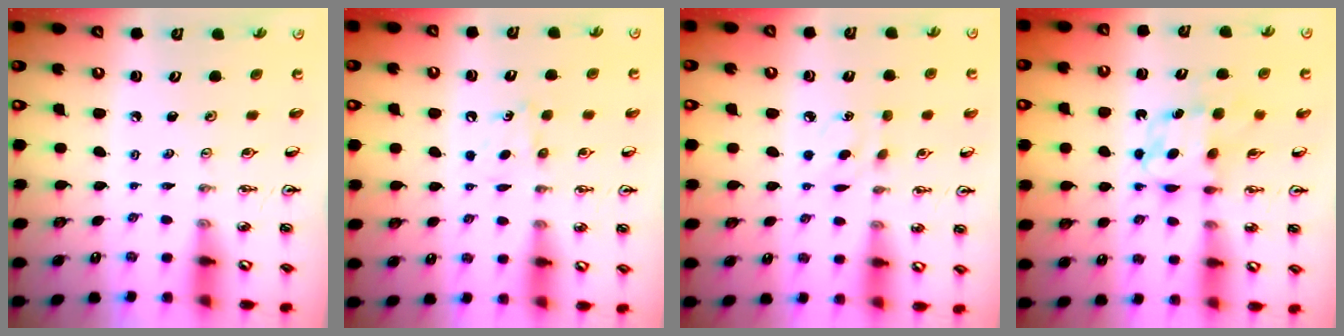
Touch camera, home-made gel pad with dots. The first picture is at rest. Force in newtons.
{"total": 5.9, "press": 5.9, "slide": 0.6}
{"total": 5.8, "press": 5.8, "slide": 0.6}
{"total": 7.2, "press": 7.2, "slide": 0.5}